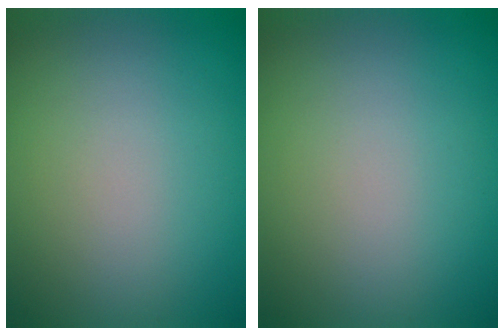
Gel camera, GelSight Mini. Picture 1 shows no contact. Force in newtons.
{"total": 0.0}